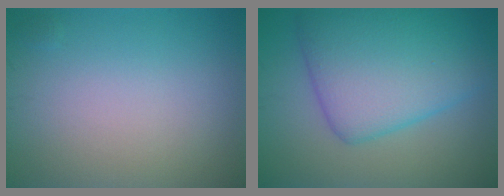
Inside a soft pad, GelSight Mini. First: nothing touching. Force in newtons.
{"total": 9.0, "press": 9.0, "slide": 0.1}